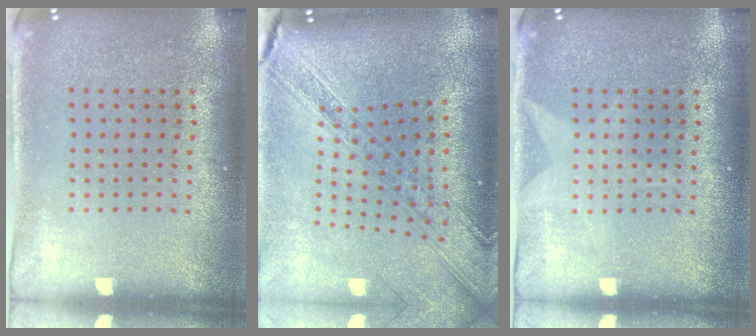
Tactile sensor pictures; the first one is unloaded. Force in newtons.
{"total": 2.5, "press": 2.1, "slide": 1.4}
{"total": 0.9, "press": 0.9, "slide": 0.2}